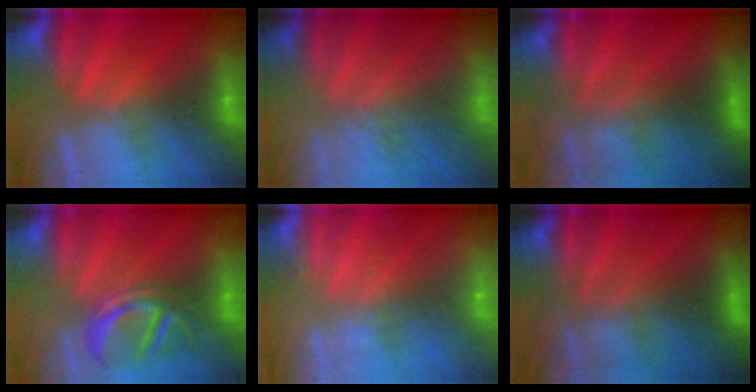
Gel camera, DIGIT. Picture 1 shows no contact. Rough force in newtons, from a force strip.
{"total": 9.6}
{"total": 3.9}
{"total": 3.8}
{"total": 7.7}
{"total": 3.9}